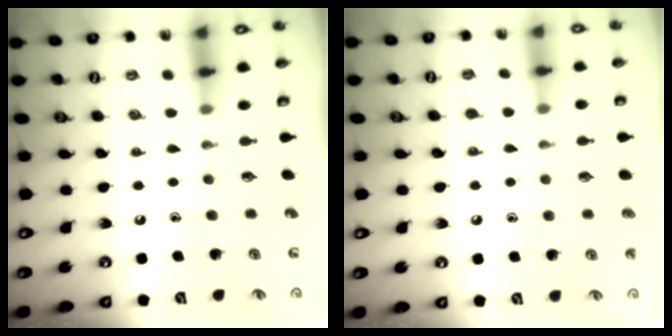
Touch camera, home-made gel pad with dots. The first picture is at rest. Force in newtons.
{"total": 3.9, "press": 3.8, "slide": 0.4}